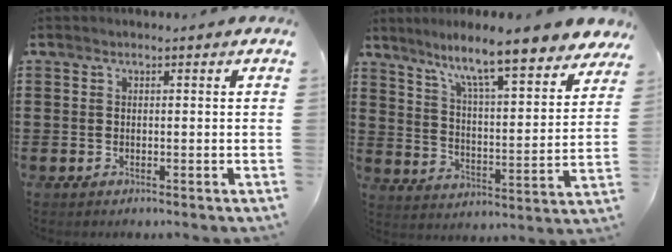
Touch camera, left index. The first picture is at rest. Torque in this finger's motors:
{"motor_torque": [1.75, -0.38, 0.51, 0.21]}